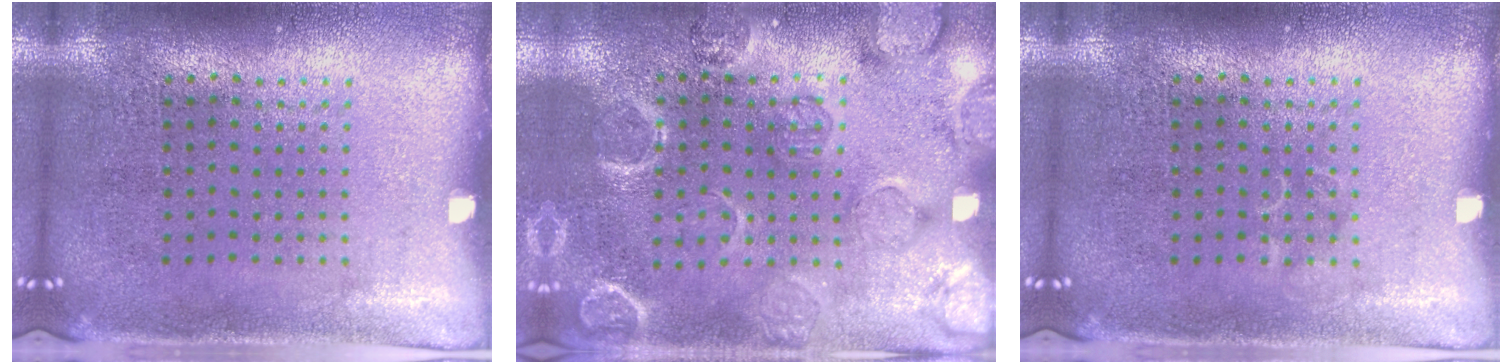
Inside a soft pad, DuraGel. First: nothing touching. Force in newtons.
{"total": 2.4, "press": 2.3, "slide": 0.8}
{"total": 0.5, "press": 0.5, "slide": 0.1}